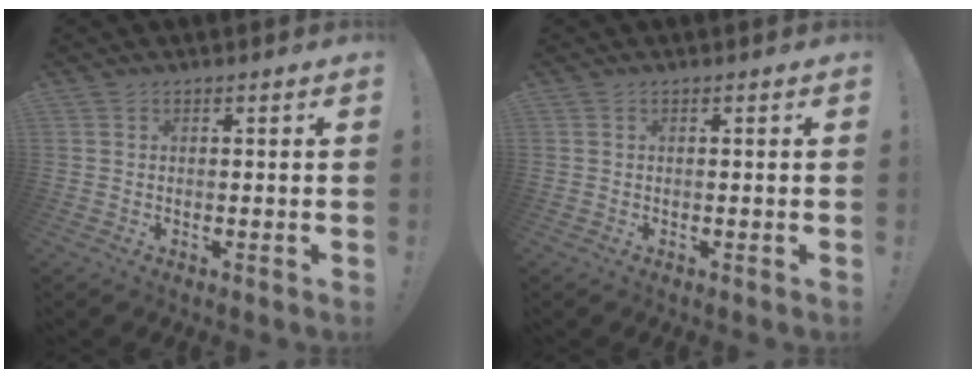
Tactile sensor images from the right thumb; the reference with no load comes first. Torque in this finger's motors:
{"motor_torque": [0.00, 0.00, -0.05, 0.05, 0.02]}